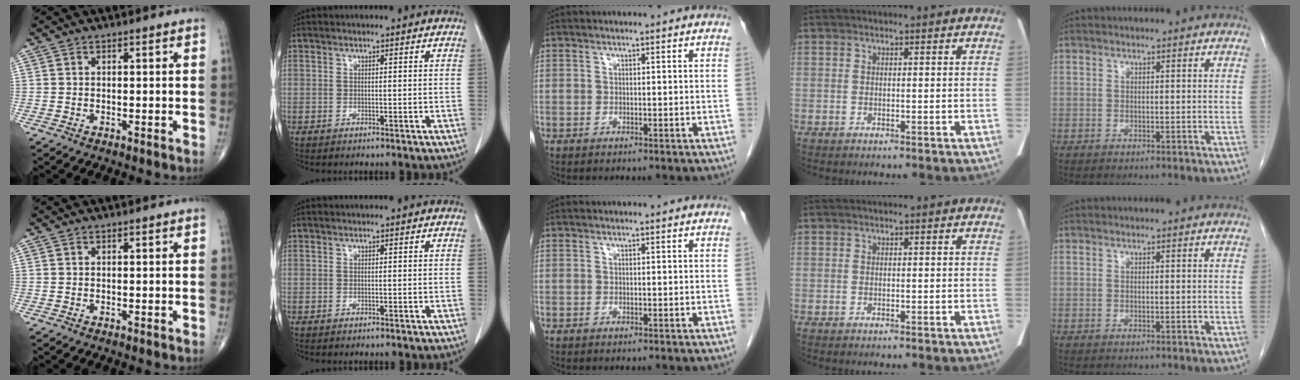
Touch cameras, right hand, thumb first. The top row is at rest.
{}